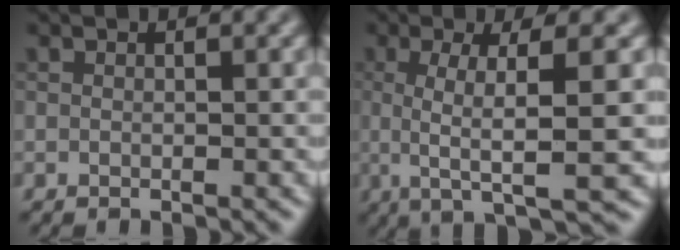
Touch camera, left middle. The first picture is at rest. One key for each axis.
{"total": 7.0, "fx": -0.3, "fy": 1.4, "fz": 6.8, "tx": -0.106, "ty": 0.008, "tz": -0.002}